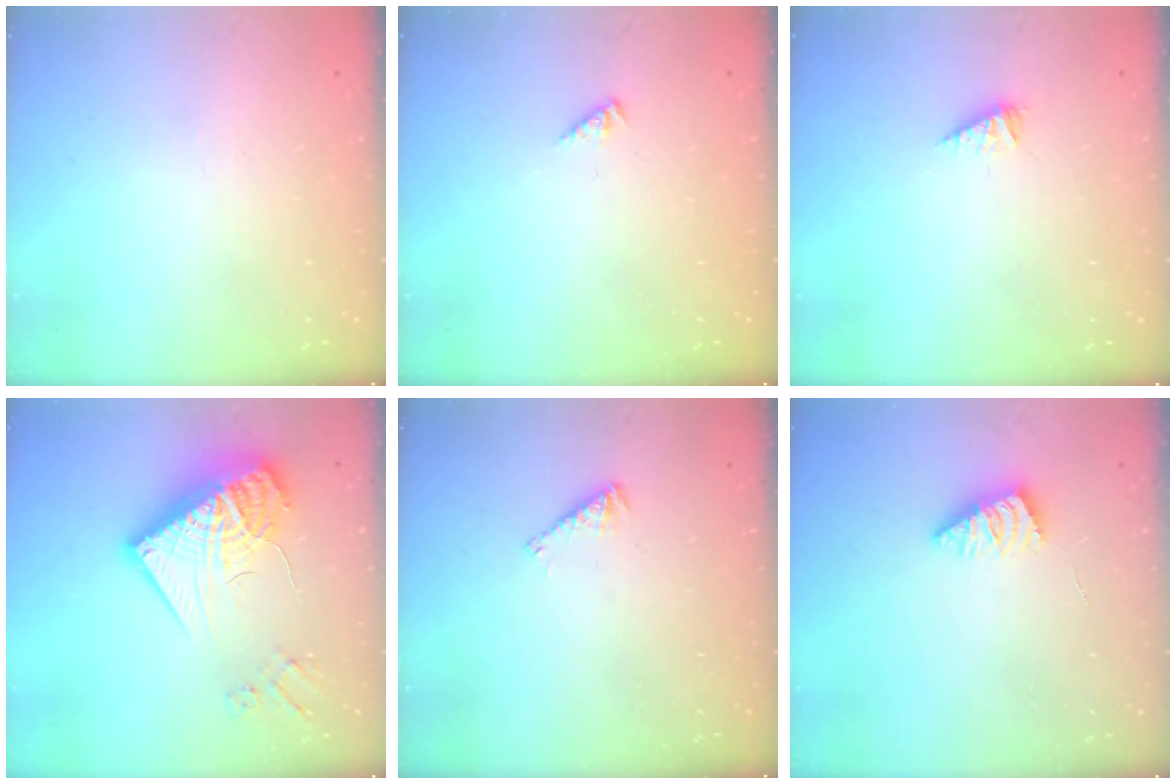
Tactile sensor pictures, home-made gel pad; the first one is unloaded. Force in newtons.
{"total": 1.2, "press": 1.1, "slide": 0.3}
{"total": 2.1, "press": 2.1, "slide": 0.2}
{"total": 21.0, "press": 20.9, "slide": 2.0}
{"total": 2.5, "press": 2.5, "slide": 0.5}
{"total": 2.9, "press": 2.8, "slide": 0.6}